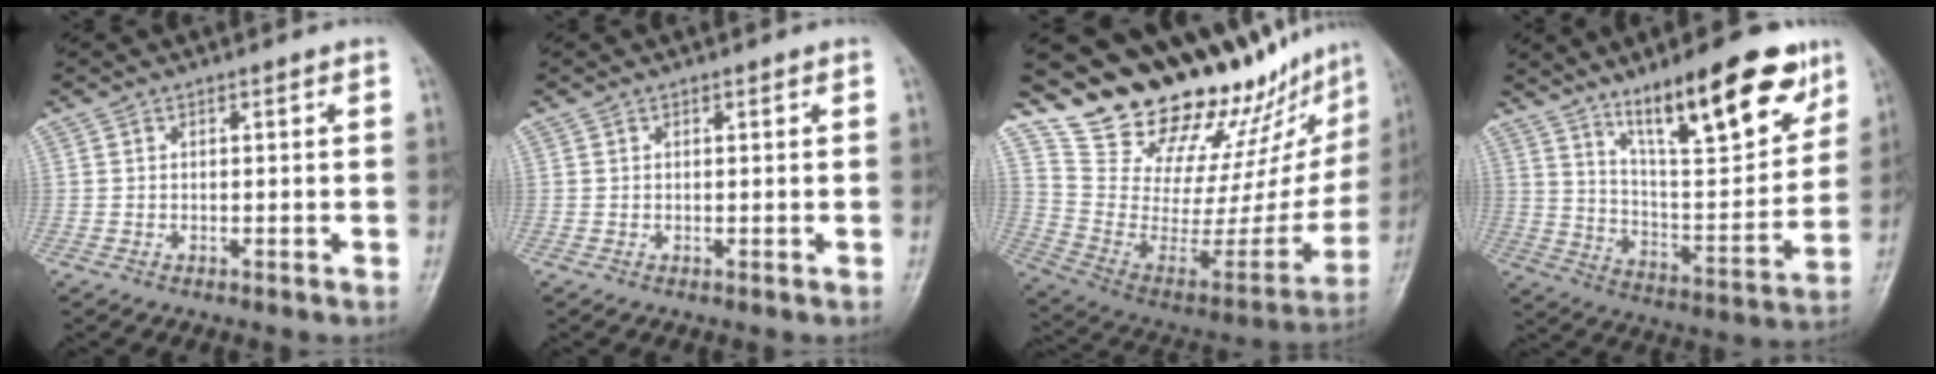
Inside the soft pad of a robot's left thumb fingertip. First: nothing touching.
{"total": 0.5, "force": [0.4, 0.3, 0.2], "torque": [0.001, -0.002, 0.002]}
{"total": 29.2, "force": [24.9, 8.6, 12.7], "torque": [-0.155, -0.162, 0.381]}
{"total": 21.6, "force": [13.4, 6.4, 15.7], "torque": [-0.197, -0.062, 0.220]}